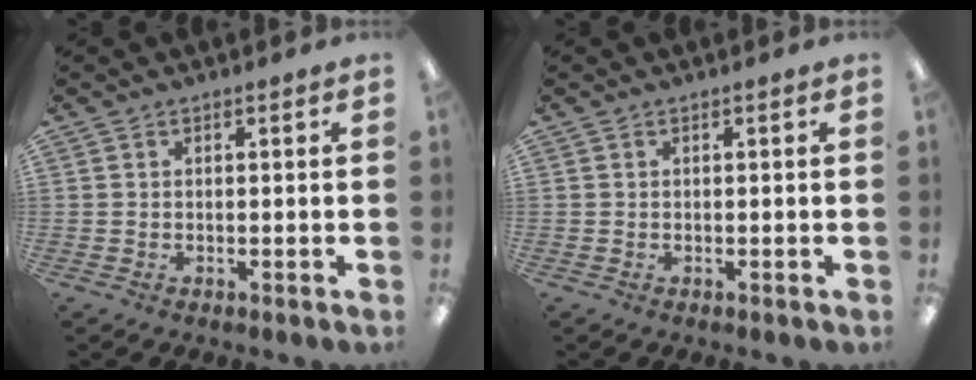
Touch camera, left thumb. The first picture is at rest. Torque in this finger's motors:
{"motor_torque": [-0.09, 0.09, 0.09, -0.09, 0.00]}